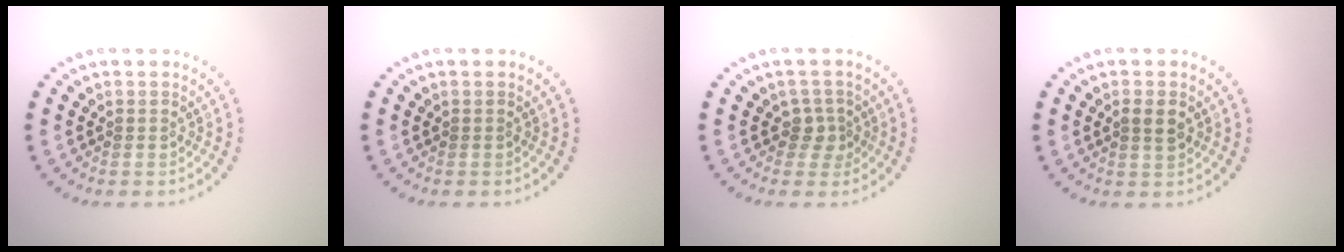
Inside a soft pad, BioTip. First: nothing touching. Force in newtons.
{"total": 0.0}
{"total": 1.9, "press": 1.4, "slide": 1.2}
{"total": 1.6, "press": 1.6, "slide": 0.1}